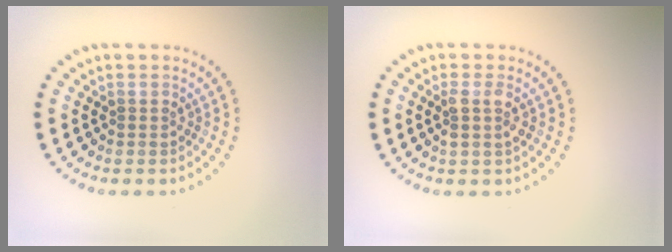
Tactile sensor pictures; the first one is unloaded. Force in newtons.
{"total": 1.5, "press": 1.4, "slide": 0.6}